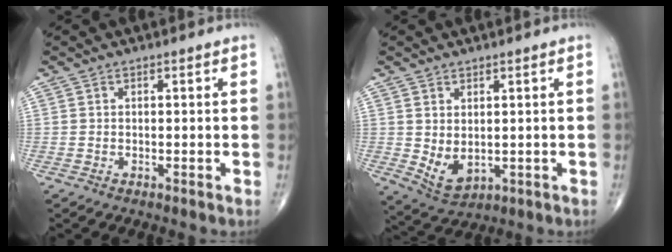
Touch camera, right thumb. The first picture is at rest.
{"total": 5.3, "force": [0.2, 3.3, 4.2], "torque": [-0.070, -0.010, 0.024]}